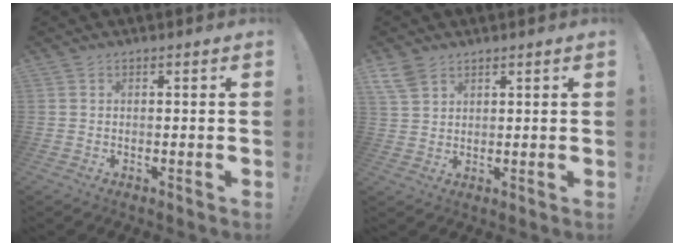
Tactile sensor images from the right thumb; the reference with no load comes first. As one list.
[{"total": 5.3, "force": [3.5, 3.1, 2.3], "torque": [-0.044, -0.012, 0.071]}]